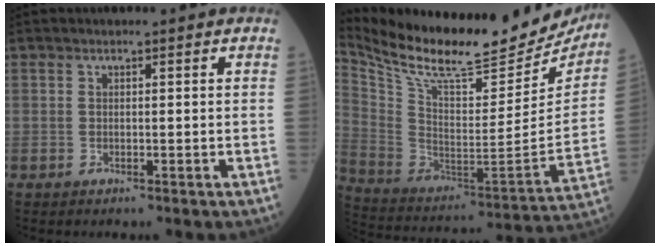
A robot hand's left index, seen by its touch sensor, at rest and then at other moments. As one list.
[{"total": 28.5, "force": [25.4, 5.8, 11.7], "torque": [-0.226, -0.070, 0.374]}]